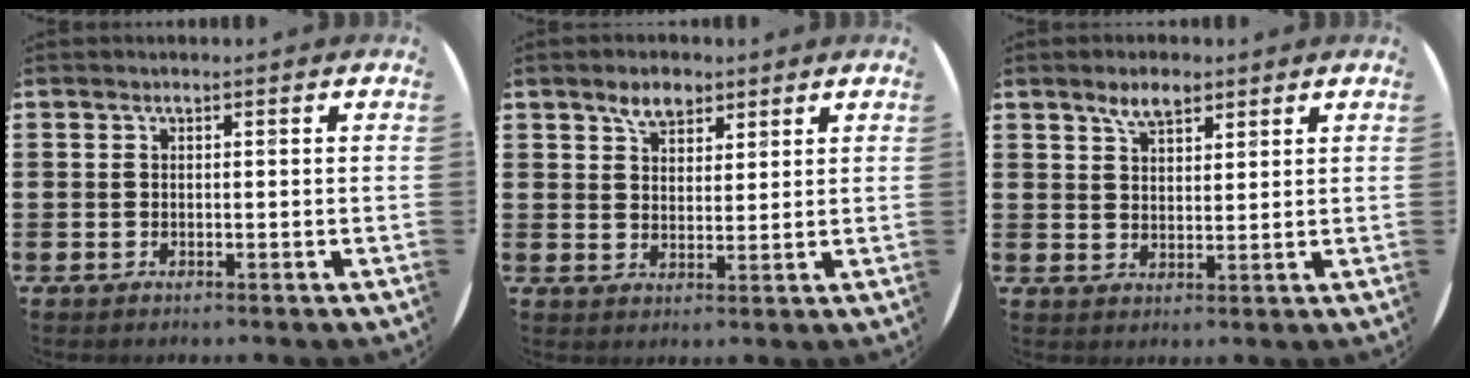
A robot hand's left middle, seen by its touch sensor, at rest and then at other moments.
{"total": 4.0, "force": [3.1, 2.1, 1.6], "torque": [-0.022, 0.001, 0.054]}
{"total": 4.1, "force": [3.1, 1.8, 2.1], "torque": [-0.038, 0.004, 0.054]}